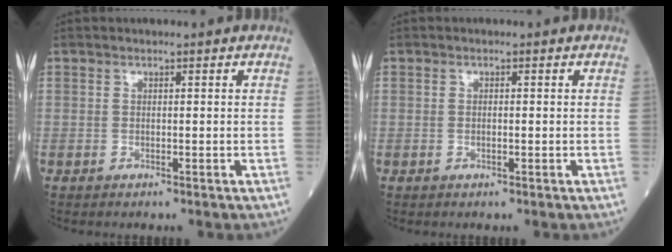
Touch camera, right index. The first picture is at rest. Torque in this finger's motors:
{"motor_torque": [0.14, -0.02, -0.02, 0.00]}